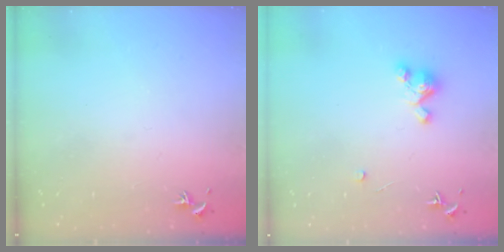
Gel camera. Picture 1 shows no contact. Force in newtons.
{"total": 5.2, "press": 5.2, "slide": 0.3}